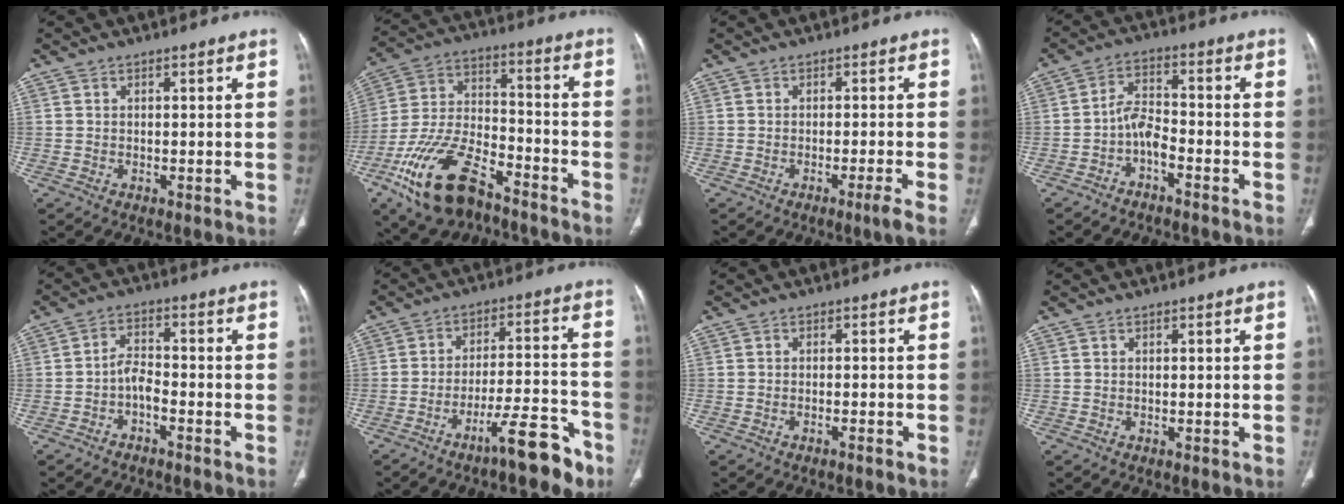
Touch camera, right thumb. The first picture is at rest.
{"total": 19.1, "force": [-11.6, 9.1, 12.1], "torque": [-0.237, 0.059, -0.210]}
{"total": 2.5, "force": [-1.5, -0.8, 1.9], "torque": [-0.045, -0.001, -0.028]}
{"total": 5.0, "force": [-2.8, 2.3, 3.5], "torque": [-0.063, 0.036, -0.056]}
{"total": 3.8, "force": [-2.2, 1.7, 2.6], "torque": [-0.046, 0.029, -0.043]}
{"total": 11.3, "force": [-7.8, 2.7, 7.8], "torque": [-0.117, 0.066, -0.124]}
{"total": 1.4, "force": [-1.1, 0.2, 0.8], "torque": [-0.022, 0.007, -0.013]}
{"total": 0.0}